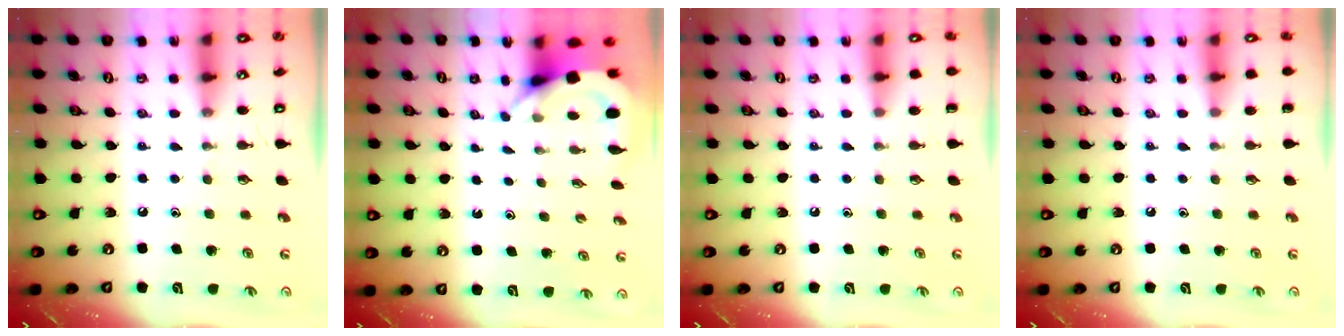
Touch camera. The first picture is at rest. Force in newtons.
{"total": 3.9, "press": 3.9, "slide": 0.3}
{"total": 0.0}
{"total": 0.0}